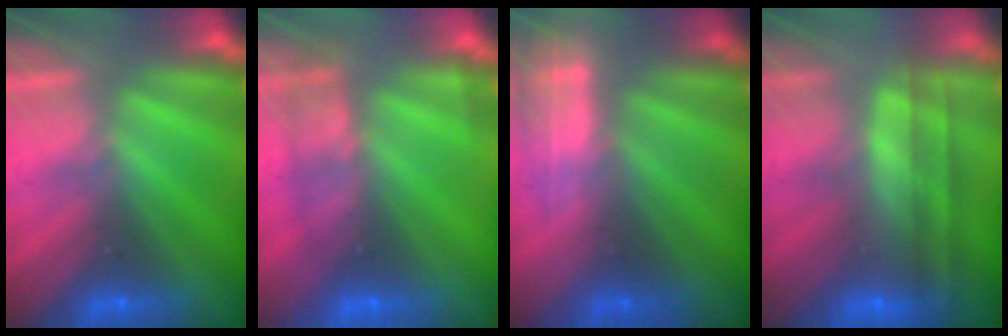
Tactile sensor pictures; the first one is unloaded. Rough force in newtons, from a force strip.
{"total": 2.4}
{"total": 2.4}
{"total": 7.8}